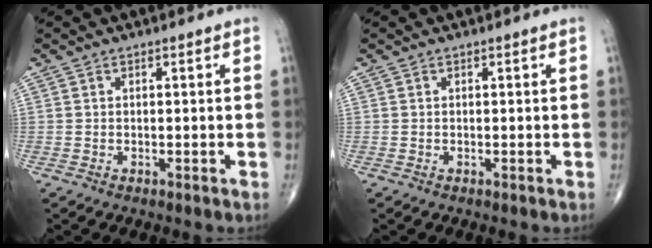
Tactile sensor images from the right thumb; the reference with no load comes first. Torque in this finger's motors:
{"motor_torque": [-0.02, 0.02, 0.00, 0.00, 0.00]}